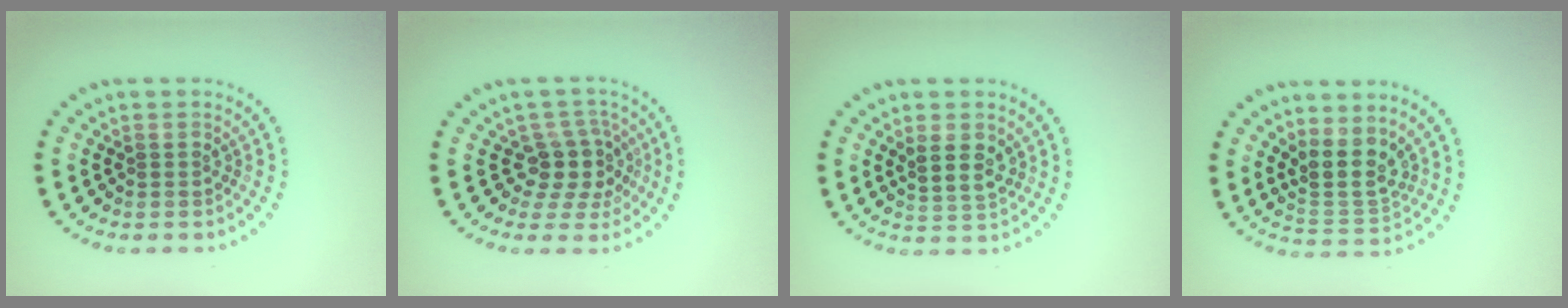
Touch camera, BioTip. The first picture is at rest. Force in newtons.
{"total": 3.5, "press": 2.7, "slide": 2.2}
{"total": 2.6, "press": 2.4, "slide": 1.0}
{"total": 3.7, "press": 2.9, "slide": 2.3}